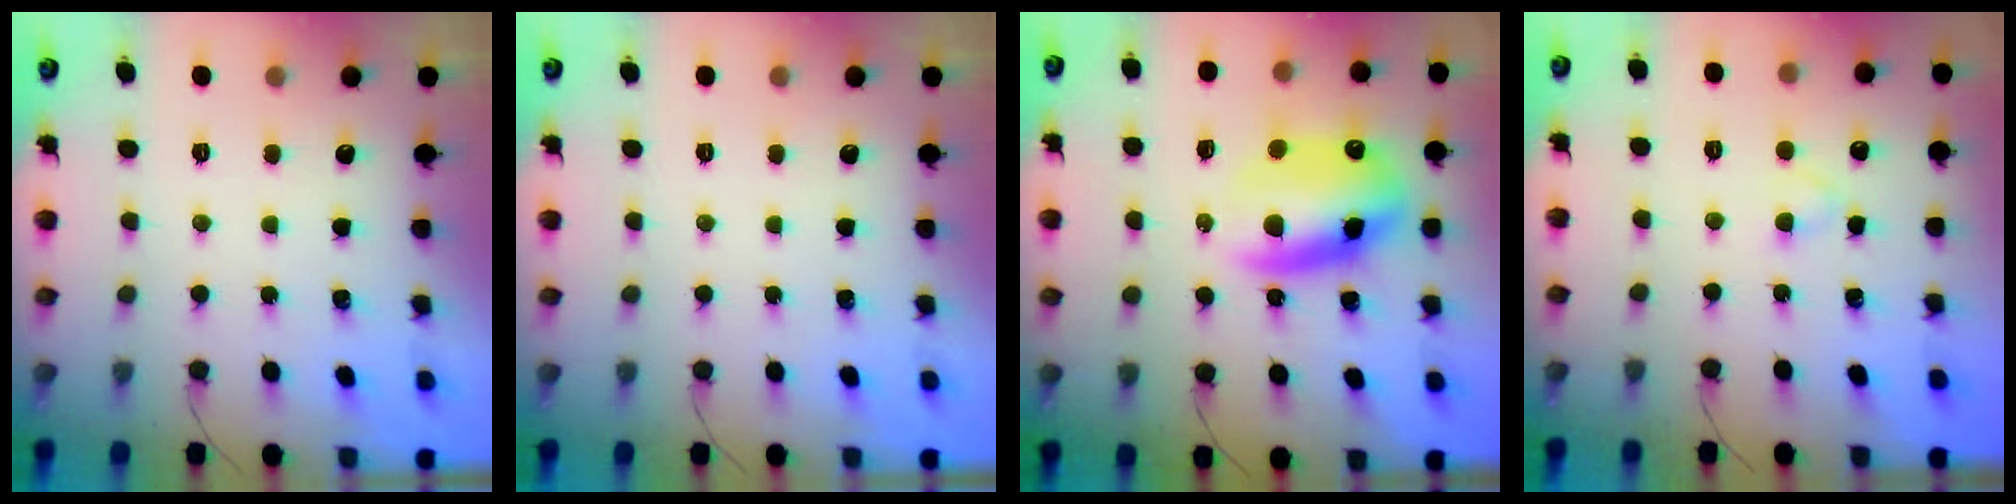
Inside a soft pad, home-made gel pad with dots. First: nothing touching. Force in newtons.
{"total": 0.0}
{"total": 14.4, "press": 13.9, "slide": 3.8}
{"total": 2.3, "press": 2.1, "slide": 1.0}